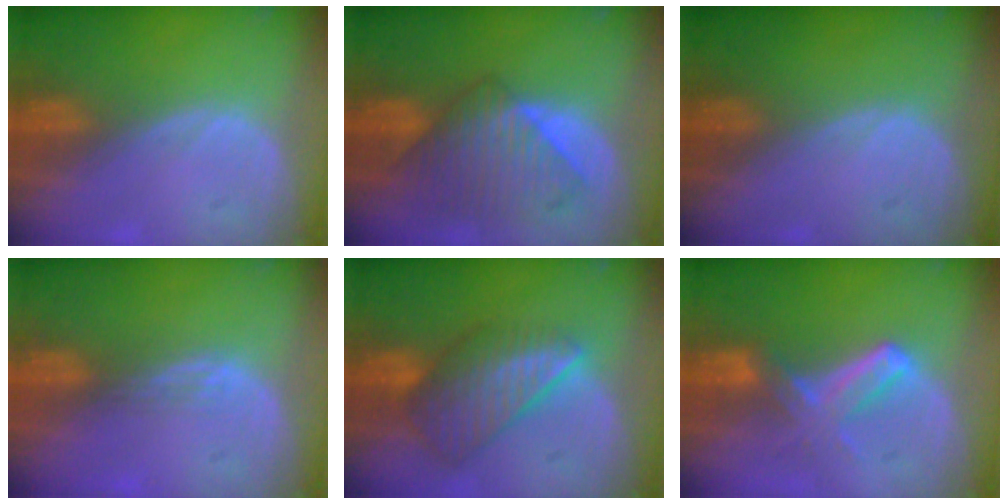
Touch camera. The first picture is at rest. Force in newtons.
{"total": 8.9, "press": 8.0, "slide": 3.7}
{"total": 0.0}
{"total": 1.8, "press": 1.3, "slide": 1.2}
{"total": 8.8, "press": 7.7, "slide": 4.4}
{"total": 5.7, "press": 5.5, "slide": 1.4}